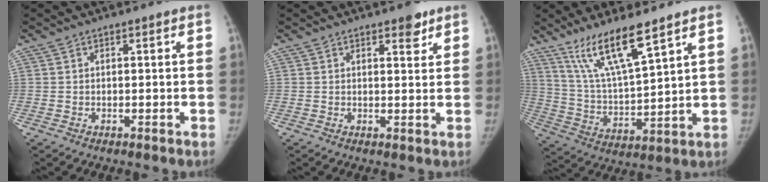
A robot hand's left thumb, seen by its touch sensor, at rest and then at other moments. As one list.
[{"total": 3.0, "force": [2.1, 1.3, 1.8], "torque": [-0.009, -0.011, 0.027]}, {"total": 13.4, "force": [9.2, 2.0, 9.5], "torque": [-0.171, -0.052, 0.191]}]